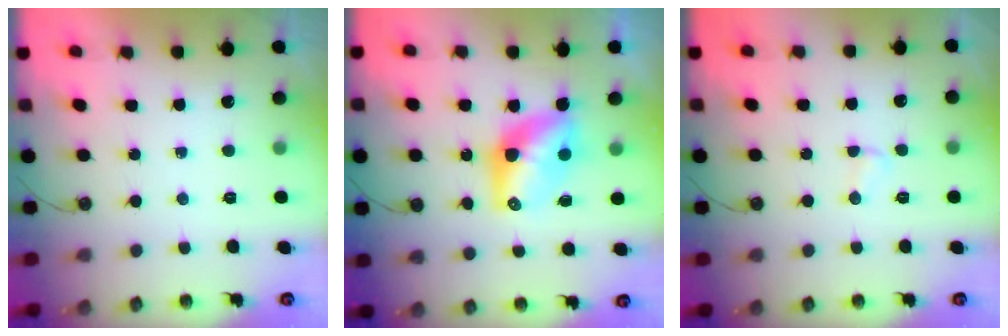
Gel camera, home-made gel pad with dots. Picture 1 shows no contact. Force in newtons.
{"total": 8.7, "press": 8.6, "slide": 0.8}
{"total": 2.6, "press": 2.6, "slide": 0.2}